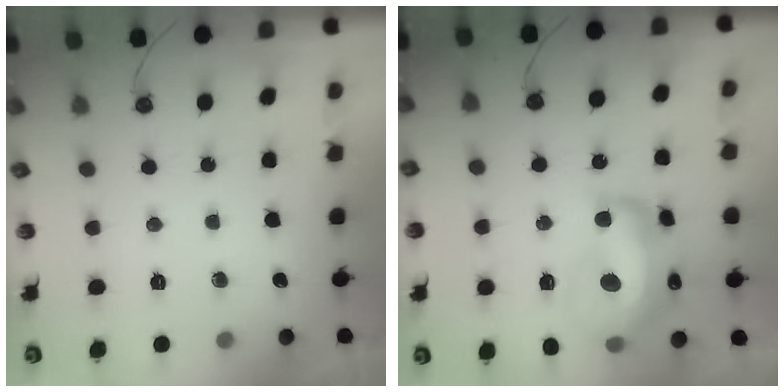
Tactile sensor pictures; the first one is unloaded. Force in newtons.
{"total": 9.9, "press": 9.8, "slide": 1.2}